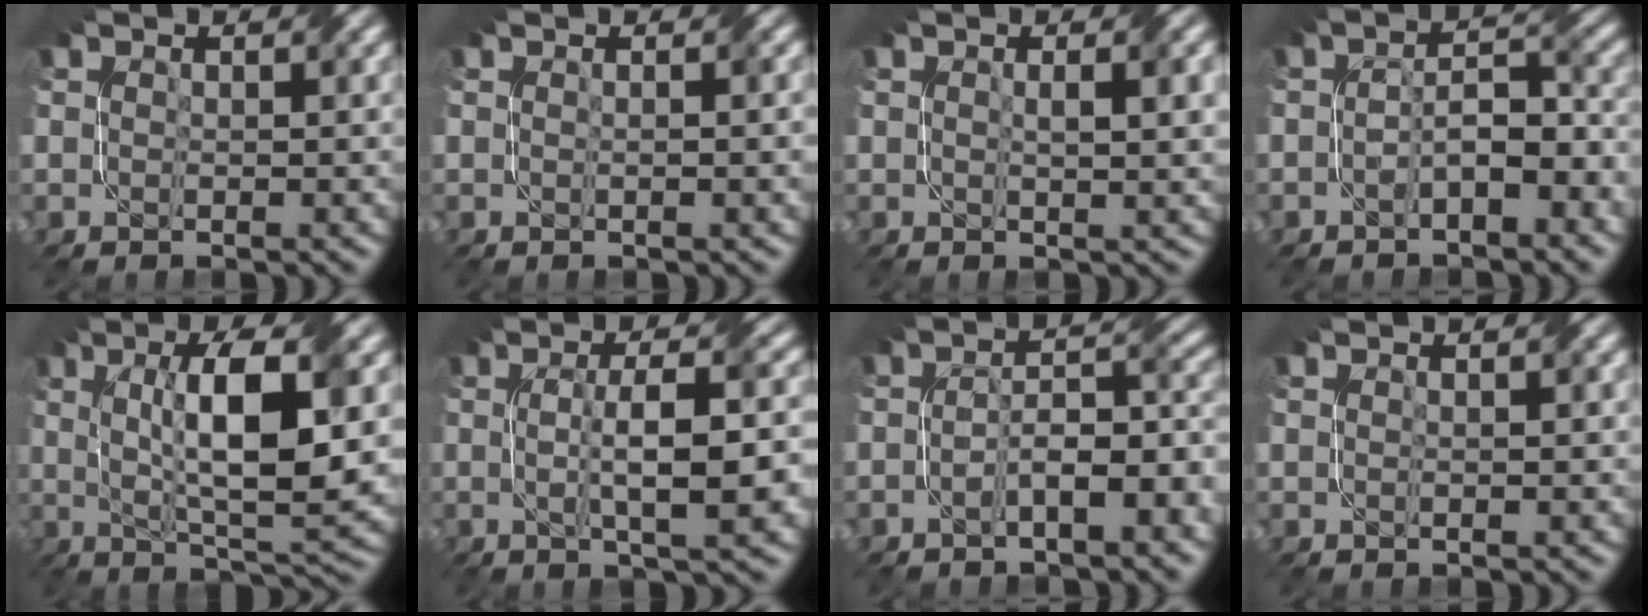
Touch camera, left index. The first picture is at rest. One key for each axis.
{"total": 1.4, "fx": 0.0, "fy": 0.1, "fz": 1.4, "tx": -0.021, "ty": 0.002, "tz": 0.000}
{"total": 2.5, "fx": 0.5, "fy": 0.6, "fz": 2.4, "tx": -0.039, "ty": 0.000, "tz": 0.009}
{"total": 3.8, "fx": -1.7, "fy": 1.4, "fz": 3.2, "tx": -0.059, "ty": 0.010, "tz": -0.032}
{"total": 10.3, "fx": 1.7, "fy": 2.8, "fz": 9.7, "tx": -0.155, "ty": 0.002, "tz": 0.033}
{"total": 7.1, "fx": -0.2, "fy": 1.5, "fz": 7.0, "tx": -0.103, "ty": 0.007, "tz": -0.001}
{"total": 4.7, "fx": -2.1, "fy": 1.3, "fz": 3.9, "tx": -0.067, "ty": 0.013, "tz": -0.040}
{"total": 0.0}